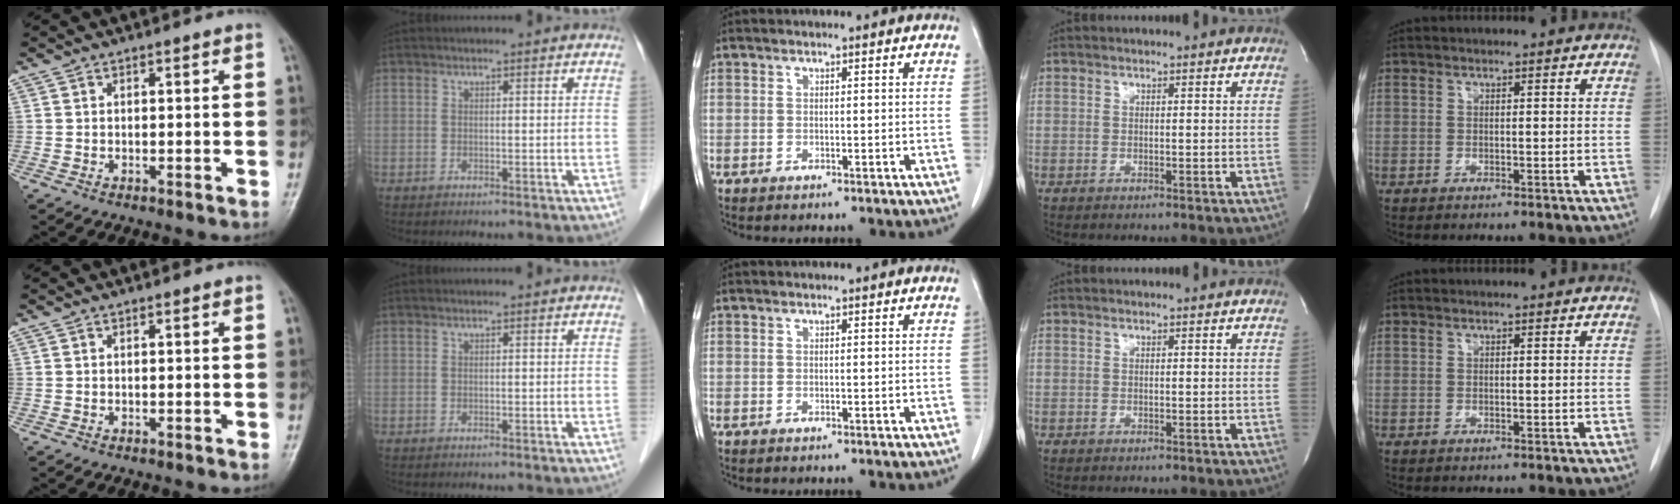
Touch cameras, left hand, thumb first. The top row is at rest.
{}